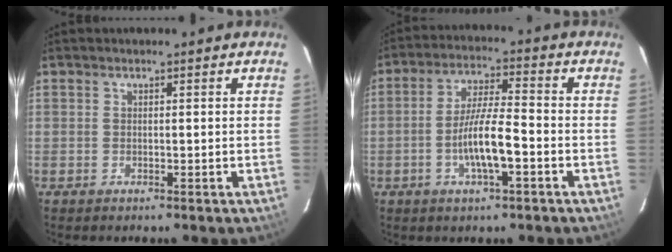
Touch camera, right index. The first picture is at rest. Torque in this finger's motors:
{"motor_torque": [0.55, -0.26, 0.34, 0.14]}